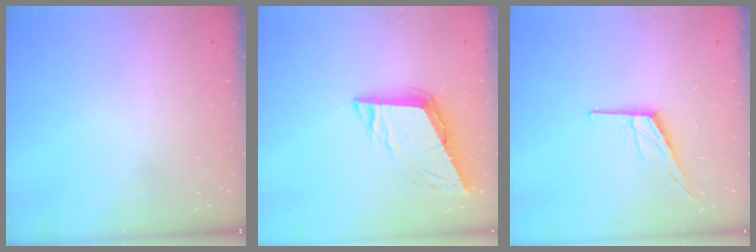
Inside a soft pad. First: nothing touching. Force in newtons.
{"total": 9.8, "press": 9.3, "slide": 3.1}
{"total": 10.8, "press": 10.4, "slide": 2.7}